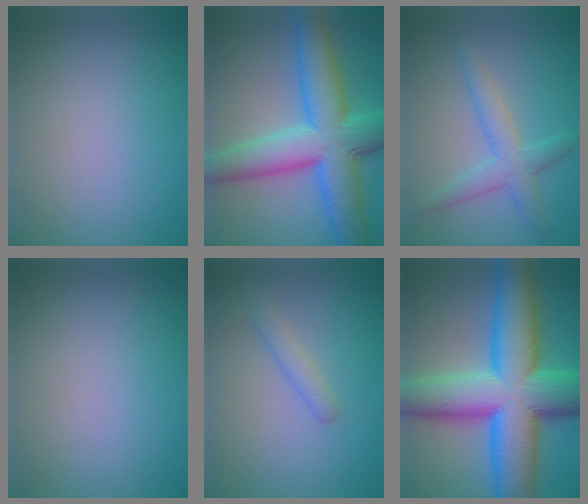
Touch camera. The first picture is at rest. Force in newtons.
{"total": 11.1, "press": 11.1, "slide": 0.2}
{"total": 3.3, "press": 3.3, "slide": 0.1}
{"total": 0.0}
{"total": 1.9, "press": 1.9, "slide": 0.0}
{"total": 16.5, "press": 16.5, "slide": 0.2}